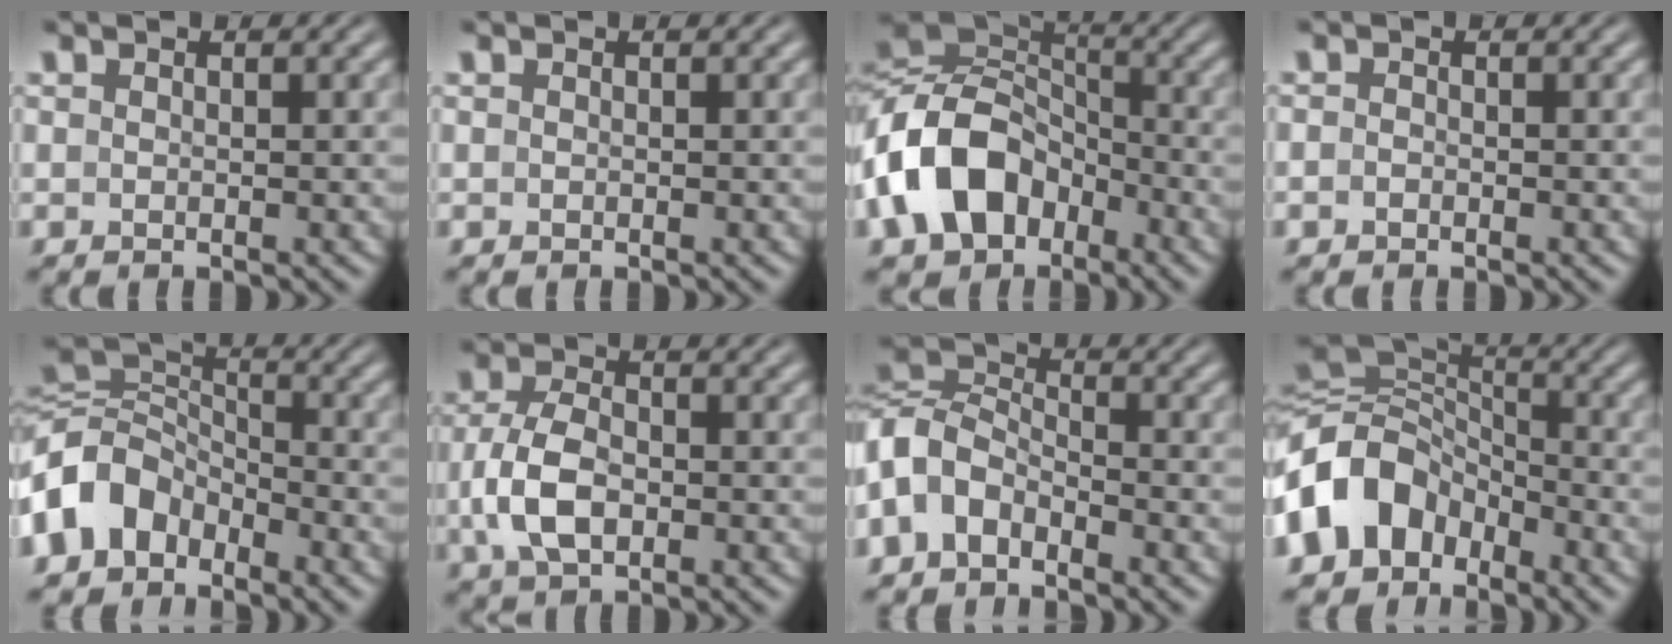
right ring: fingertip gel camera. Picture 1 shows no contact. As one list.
[{"total": 0.0}, {"total": 10.3, "force": [-1.6, 8.3, 5.9], "torque": [-0.144, -0.029, -0.020]}, {"total": 0.8, "force": [-0.7, 0.4, 0.1], "torque": [-0.009, -0.009, -0.011]}, {"total": 8.2, "force": [-2.0, 6.9, 4.0], "torque": [-0.107, -0.024, -0.035]}, {"total": 4.9, "force": [-0.9, 3.0, 3.7], "torque": [-0.093, -0.017, -0.002]}, {"total": 8.3, "force": [-1.7, 7.4, 3.3], "torque": [-0.099, -0.021, -0.040]}, {"total": 9.4, "force": [-2.1, 7.8, 4.7], "torque": [-0.124, -0.019, -0.038]}]